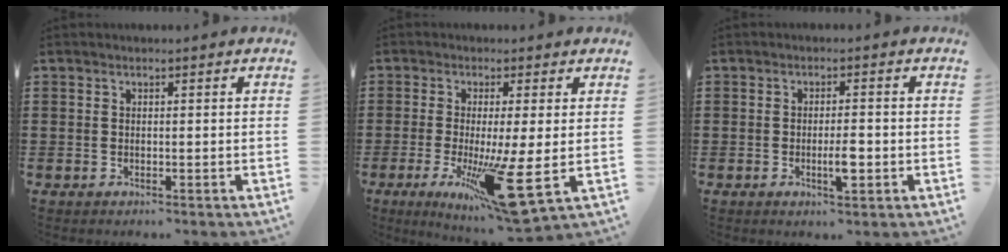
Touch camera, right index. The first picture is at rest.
{"total": 11.7, "force": [-2.9, 0.4, 11.3], "torque": [-0.180, -0.033, -0.050]}
{"total": 3.7, "force": [-0.9, 0.9, 3.5], "torque": [-0.067, -0.002, -0.018]}